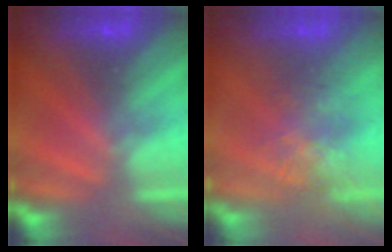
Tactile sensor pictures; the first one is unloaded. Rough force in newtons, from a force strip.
{"total": 4.1}